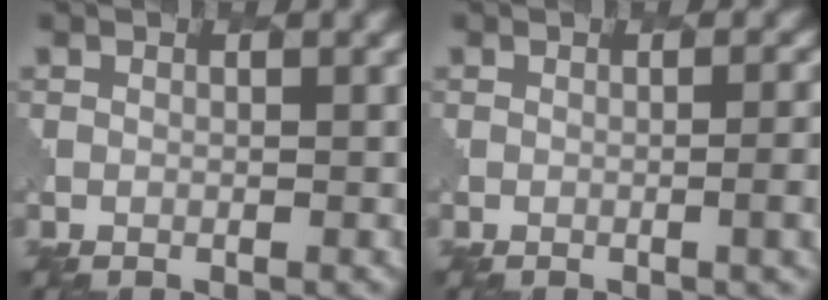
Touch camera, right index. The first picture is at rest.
{"total": 3.7, "force": [-0.7, 1.1, 3.4], "torque": [-0.029, 0.007, -0.012]}